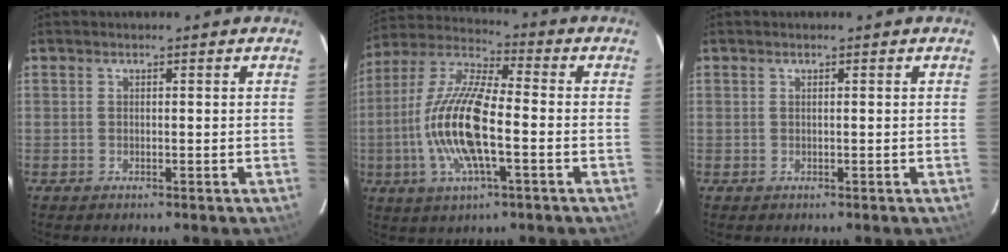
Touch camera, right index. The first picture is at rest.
{"total": 16.3, "force": [-3.3, 4.8, 15.2], "torque": [-0.311, -0.002, -0.072]}
{"total": 0.0}